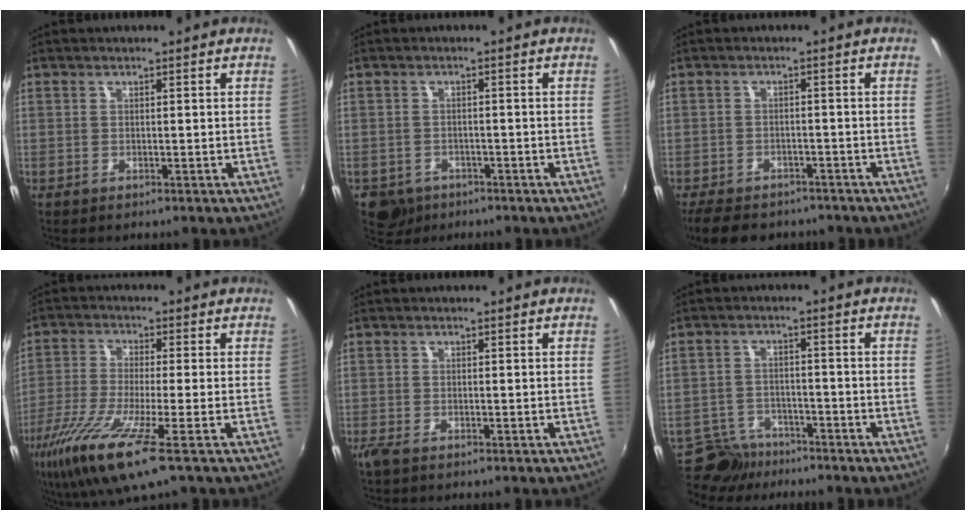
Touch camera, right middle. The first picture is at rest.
{"total": 5.0, "force": [-2.9, 3.8, 1.4], "torque": [-0.040, -0.007, -0.043]}
{"total": 8.6, "force": [-6.5, 4.6, 3.0], "torque": [-0.073, 0.008, -0.096]}
{"total": 13.7, "force": [-7.4, 1.2, 11.5], "torque": [-0.249, -0.045, -0.141]}
{"total": 1.6, "force": [-1.1, 0.2, 1.1], "torque": [-0.023, -0.007, -0.023]}
{"total": 7.6, "force": [-6.6, 3.7, 1.2], "torque": [-0.042, 0.006, -0.112]}